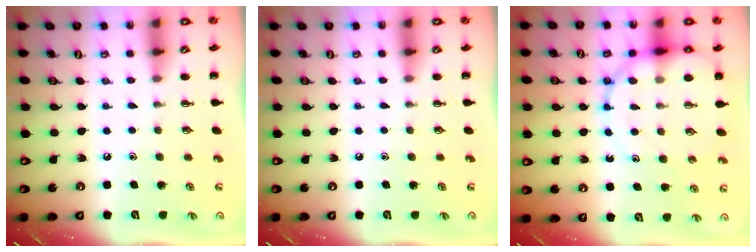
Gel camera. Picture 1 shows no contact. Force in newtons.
{"total": 0.0}
{"total": 14.0, "press": 13.6, "slide": 3.5}